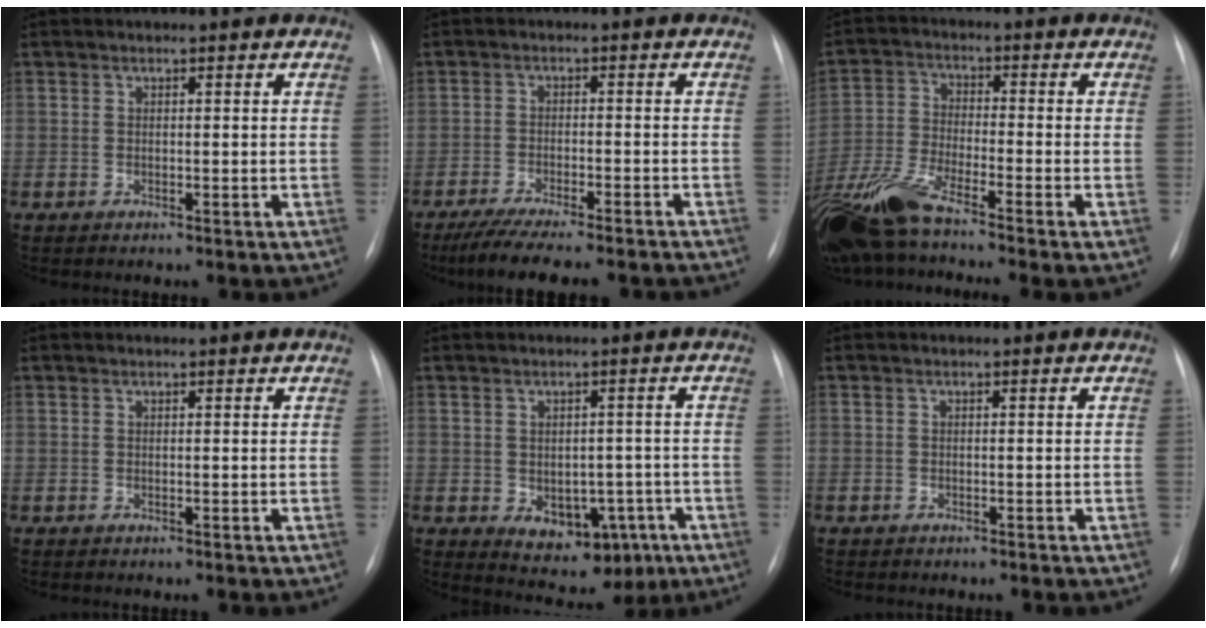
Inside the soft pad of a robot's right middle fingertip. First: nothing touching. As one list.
[{"total": 13.9, "force": [-12.2, 1.3, 6.6], "torque": [-0.099, -0.019, -0.173]}, {"total": 12.1, "force": [-9.1, 0.7, 7.8], "torque": [-0.167, -0.023, -0.176]}, {"total": 0.0}, {"total": 8.6, "force": [-3.0, 5.6, 5.8], "torque": [-0.063, 0.009, -0.022]}, {"total": 1.0, "force": [-0.8, 0.6, 0.2], "torque": [-0.007, 0.001, -0.008]}]